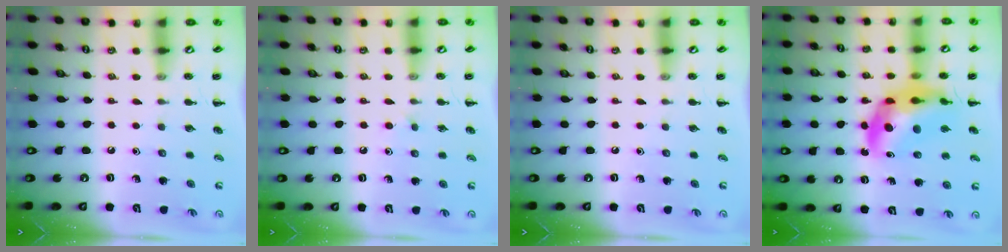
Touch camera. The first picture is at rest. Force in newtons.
{"total": 2.2, "press": 2.0, "slide": 1.0}
{"total": 0.0}
{"total": 13.2, "press": 12.7, "slide": 3.7}